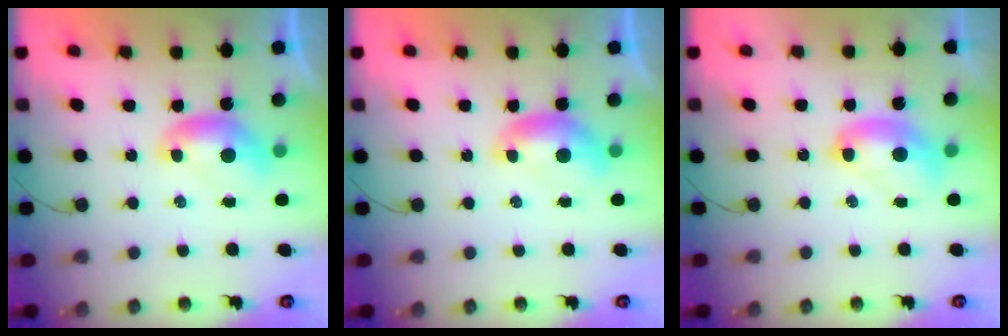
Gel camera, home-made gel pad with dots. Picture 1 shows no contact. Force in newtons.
{"total": 0.0}
{"total": 2.6, "press": 2.6, "slide": 0.1}